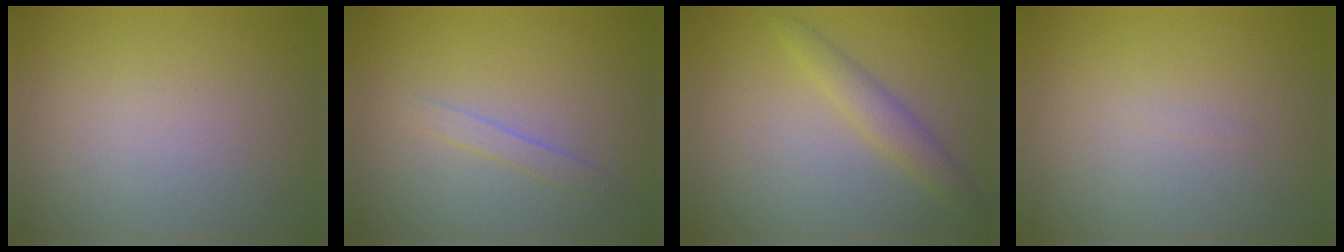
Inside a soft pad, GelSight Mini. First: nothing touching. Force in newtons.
{"total": 1.2, "press": 1.2, "slide": 0.1}
{"total": 2.2, "press": 2.2, "slide": 0.1}
{"total": 0.0}